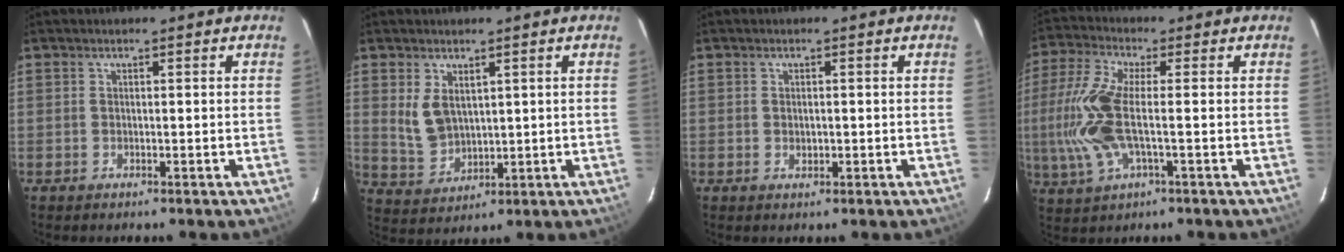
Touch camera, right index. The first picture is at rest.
{"total": 6.1, "force": [2.4, 3.9, 4.1], "torque": [-0.079, -0.002, 0.060]}
{"total": 1.2, "force": [-0.1, 0.9, 0.8], "torque": [-0.011, 0.002, 0.000]}
{"total": 12.1, "force": [-1.4, 3.6, 11.5], "torque": [-0.259, 0.000, -0.030]}